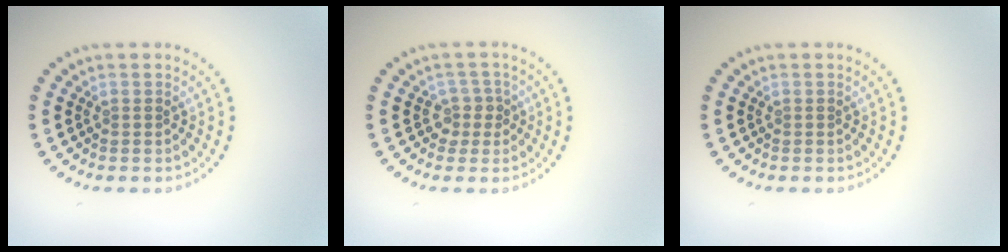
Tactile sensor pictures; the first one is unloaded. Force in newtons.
{"total": 1.7, "press": 1.3, "slide": 1.1}
{"total": 0.0}